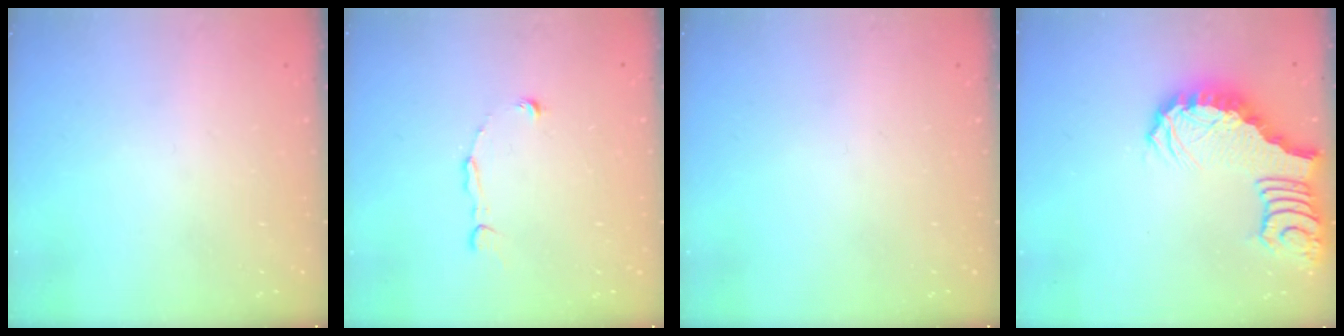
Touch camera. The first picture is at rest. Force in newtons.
{"total": 2.8, "press": 2.8, "slide": 0.1}
{"total": 0.0}
{"total": 3.3, "press": 3.2, "slide": 0.7}